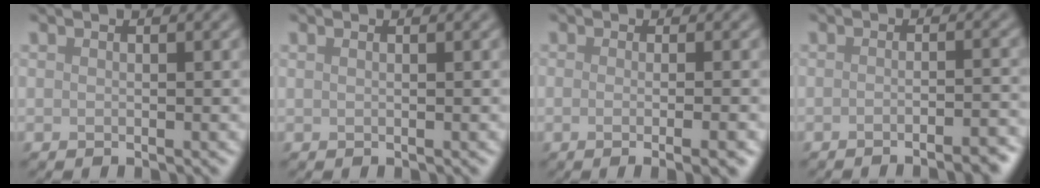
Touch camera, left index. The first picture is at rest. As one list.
[{"total": 0.9, "force": [0.5, 0.4, 0.7], "torque": [-0.006, -0.004, 0.000]}, {"total": 5.1, "force": [-0.6, 2.3, 4.5], "torque": [-0.021, 0.008, -0.024]}, {"total": 4.0, "force": [-2.7, 0.9, 2.8], "torque": [-0.029, 0.011, -0.041]}]